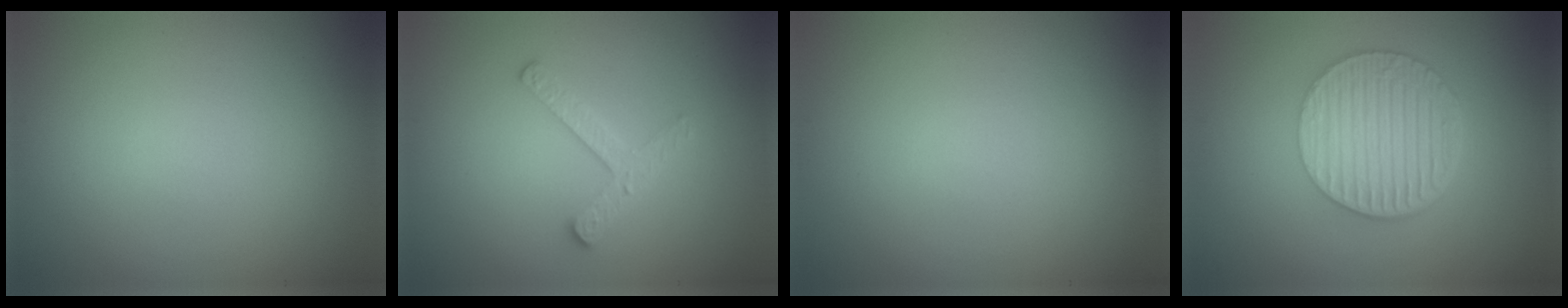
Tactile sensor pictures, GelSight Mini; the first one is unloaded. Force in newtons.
{"total": 2.4, "press": 2.4, "slide": 0.4}
{"total": 0.0}
{"total": 6.7, "press": 4.5, "slide": 5.0}